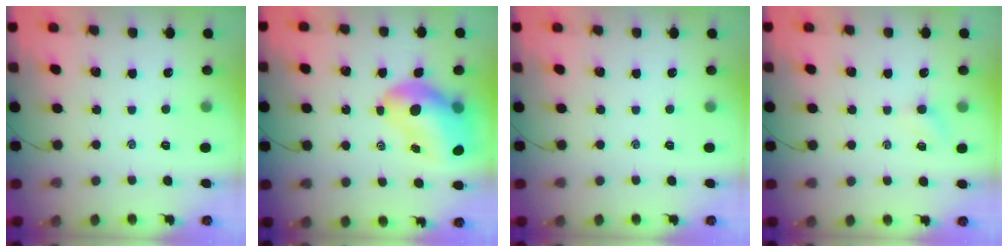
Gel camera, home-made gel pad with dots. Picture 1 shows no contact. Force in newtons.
{"total": 13.4, "press": 12.8, "slide": 3.9}
{"total": 0.0}
{"total": 2.3, "press": 2.2, "slide": 0.8}